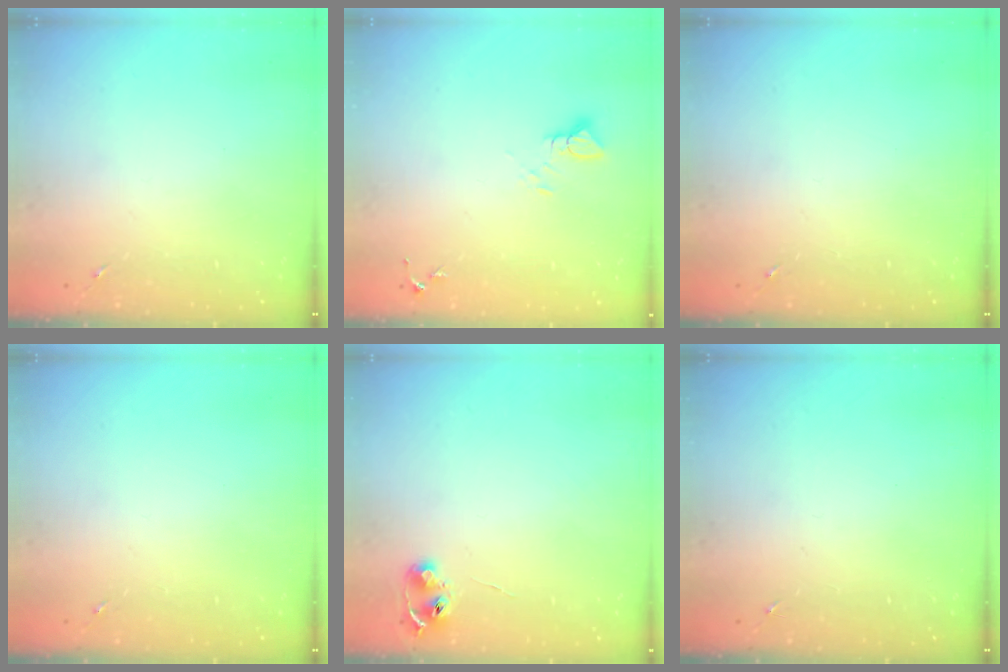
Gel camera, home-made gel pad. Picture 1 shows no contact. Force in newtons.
{"total": 3.1, "press": 3.1, "slide": 0.1}
{"total": 0.0}
{"total": 0.0}
{"total": 6.4, "press": 6.4, "slide": 0.7}
{"total": 0.0}